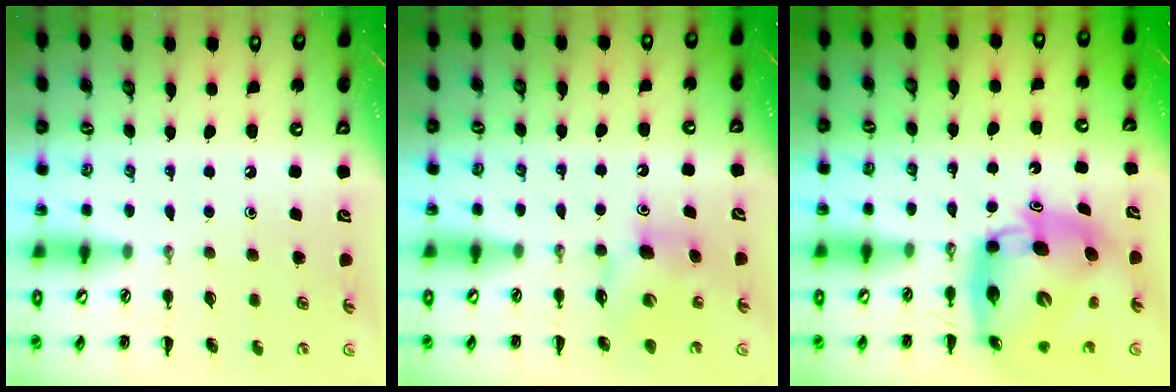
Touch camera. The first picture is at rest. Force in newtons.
{"total": 6.6, "press": 6.6, "slide": 0.6}
{"total": 12.3, "press": 12.0, "slide": 2.6}